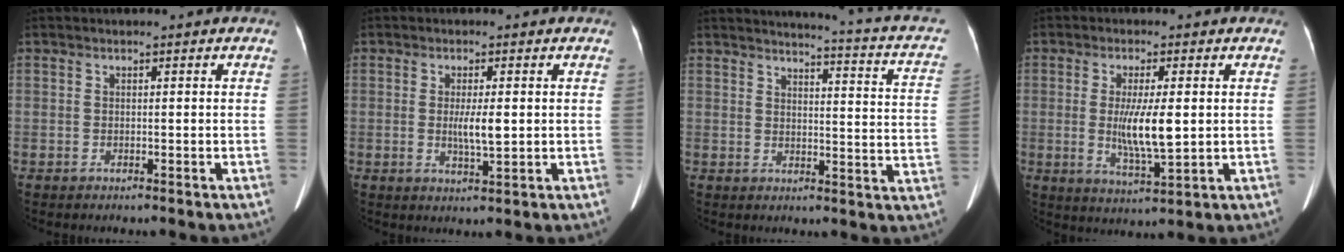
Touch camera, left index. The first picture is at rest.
{"total": 4.0, "force": [0.1, 0.7, 3.9], "torque": [-0.072, -0.005, 0.003]}
{"total": 13.6, "force": [11.0, 1.3, 7.9], "torque": [-0.106, -0.045, 0.099]}
{"total": 7.7, "force": [0.2, 1.3, 7.6], "torque": [-0.144, -0.017, 0.007]}